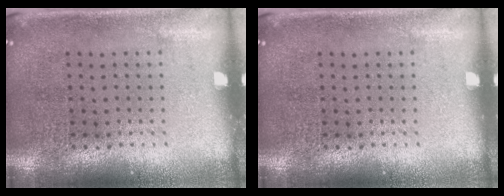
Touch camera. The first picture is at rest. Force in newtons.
{"total": 0.0}